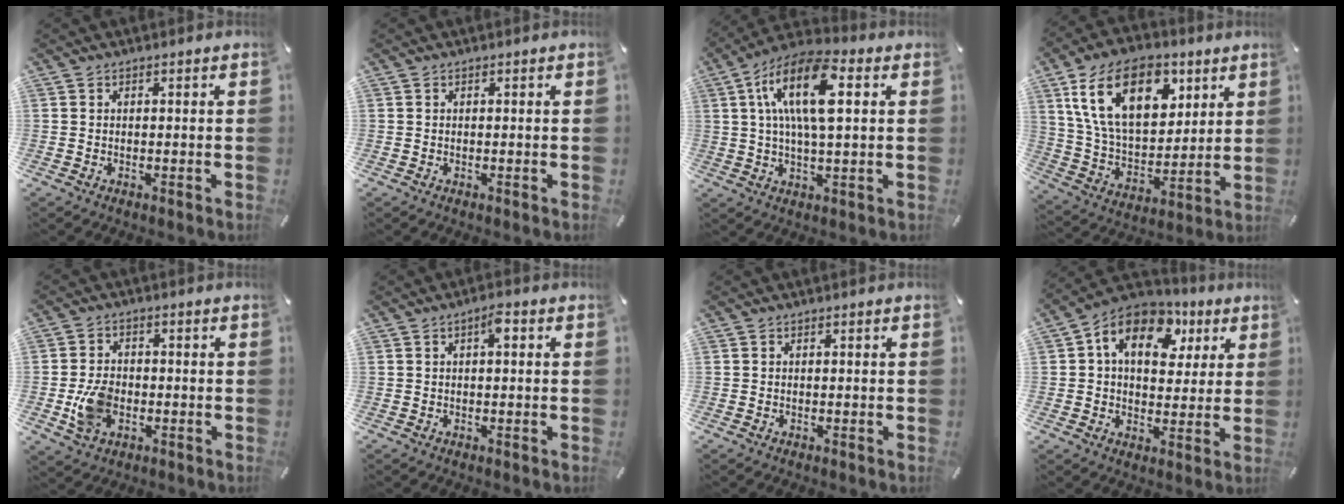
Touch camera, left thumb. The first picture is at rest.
{"total": 0.0}
{"total": 15.3, "force": [3.9, 6.2, 13.5], "torque": [-0.262, 0.006, 0.067]}
{"total": 20.4, "force": [9.4, 12.7, 12.8], "torque": [-0.244, -0.022, 0.165]}
{"total": 8.1, "force": [-1.8, 6.0, 5.1], "torque": [-0.108, 0.003, -0.033]}
{"total": 3.8, "force": [1.1, 1.4, 3.4], "torque": [-0.054, 0.003, 0.012]}
{"total": 0.0}
{"total": 13.9, "force": [5.2, 9.6, 8.6], "torque": [-0.137, -0.008, 0.090]}